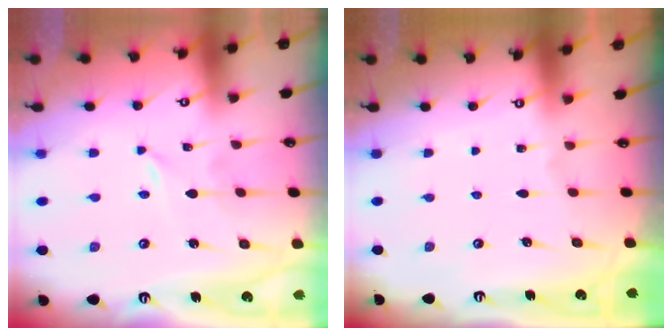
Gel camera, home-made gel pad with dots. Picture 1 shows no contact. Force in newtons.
{"total": 0.0}